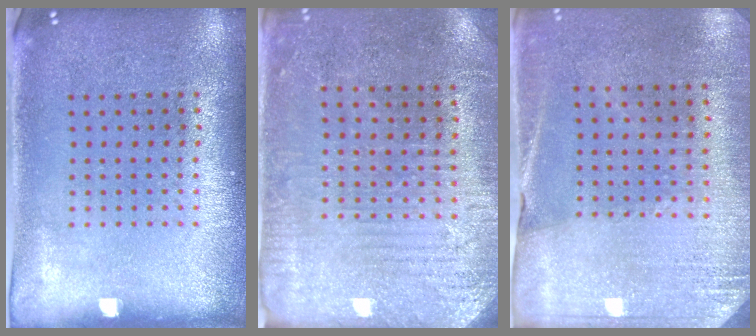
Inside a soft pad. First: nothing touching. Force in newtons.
{"total": 2.9, "press": 2.7, "slide": 0.9}
{"total": 2.6, "press": 2.5, "slide": 0.8}